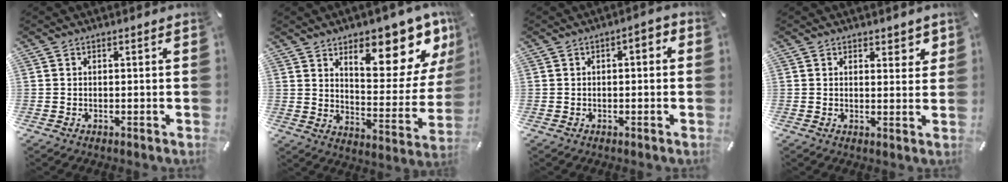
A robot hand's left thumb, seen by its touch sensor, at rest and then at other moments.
{"total": 15.9, "force": [10.8, 6.7, 9.6], "torque": [-0.110, -0.095, 0.173]}
{"total": 3.0, "force": [-0.8, 1.2, 2.6], "torque": [-0.038, 0.008, -0.018]}
{"total": 3.2, "force": [2.3, 1.9, 1.1], "torque": [-0.004, -0.014, 0.036]}